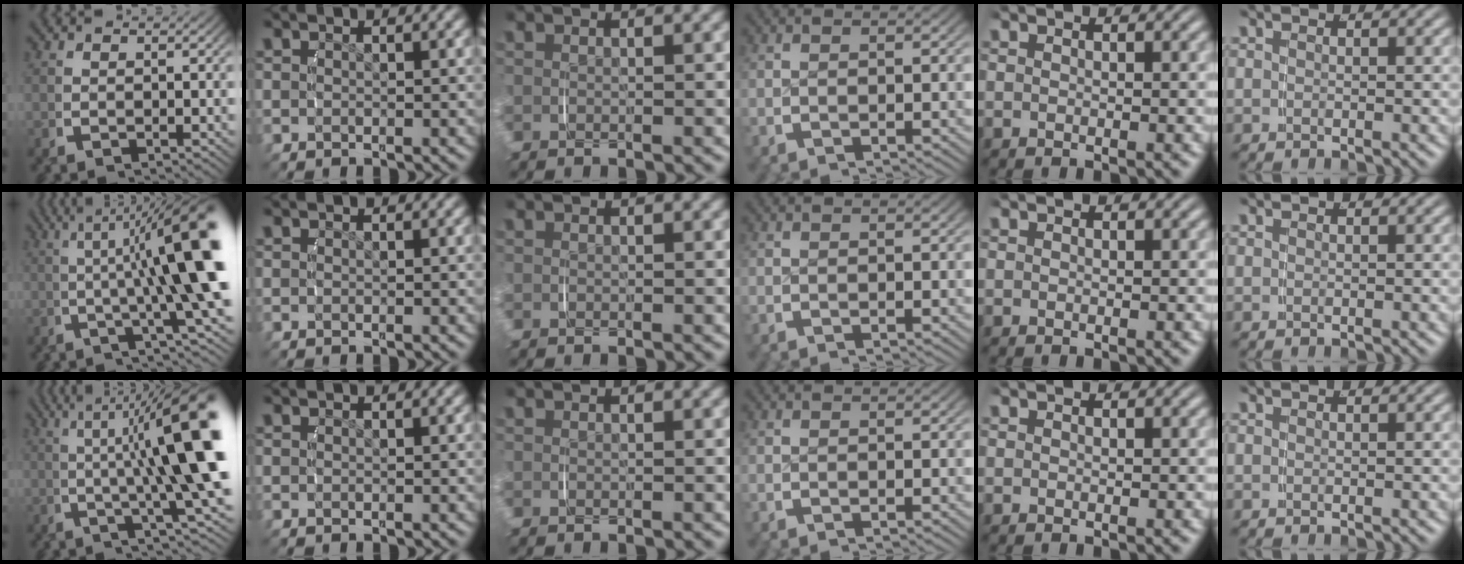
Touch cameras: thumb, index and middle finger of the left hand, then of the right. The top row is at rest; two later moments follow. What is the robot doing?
{"motion": "lift_and_place", "object": "camera"}